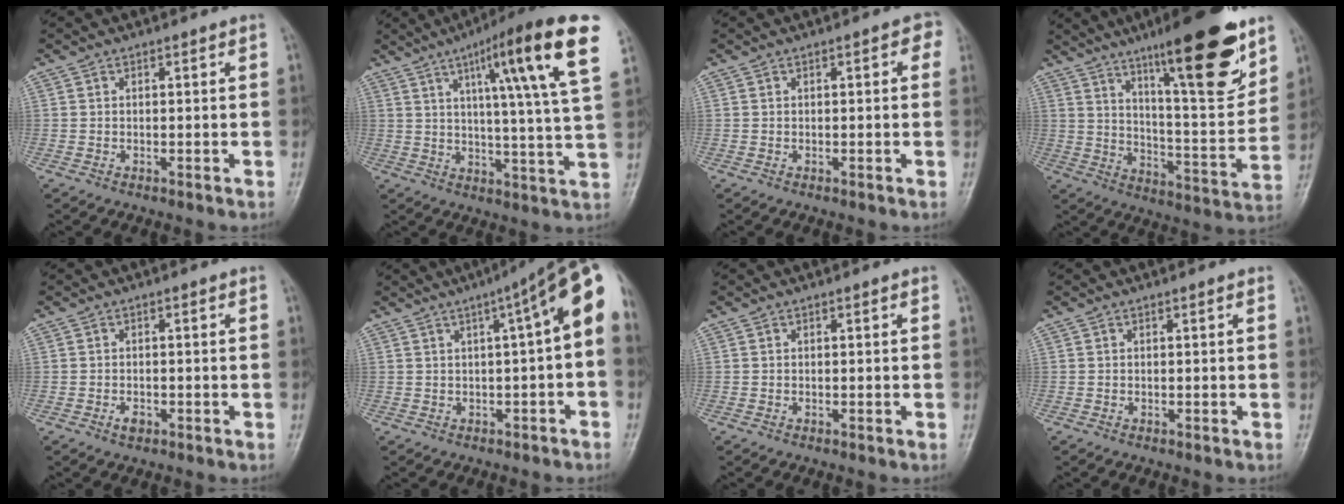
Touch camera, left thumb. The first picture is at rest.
{"total": 19.0, "force": [8.6, 1.8, 16.8], "torque": [-0.237, -0.021, 0.117]}
{"total": 2.8, "force": [0.7, 1.3, 2.3], "torque": [-0.015, 0.003, 0.000]}
{"total": 20.7, "force": [12.8, 3.9, 15.9], "torque": [-0.206, -0.067, 0.205]}
{"total": 1.6, "force": [-0.9, 1.1, 0.8], "torque": [-0.011, 0.003, -0.016]}
{"total": 11.9, "force": [2.1, 2.9, 11.4], "torque": [-0.142, 0.039, 0.017]}
{"total": 0.0}
{"total": 0.0}